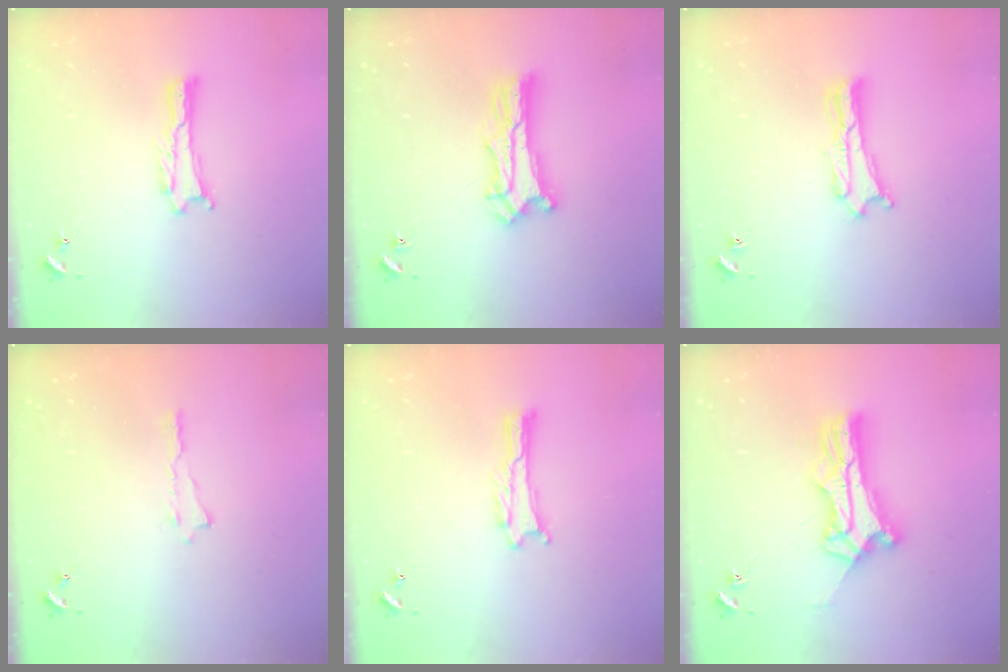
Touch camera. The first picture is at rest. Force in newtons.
{"total": 6.6, "press": 6.6, "slide": 0.6}
{"total": 1.8, "press": 1.8, "slide": 0.3}
{"total": 0.0}
{"total": 0.0}
{"total": 10.9, "press": 10.9, "slide": 0.8}